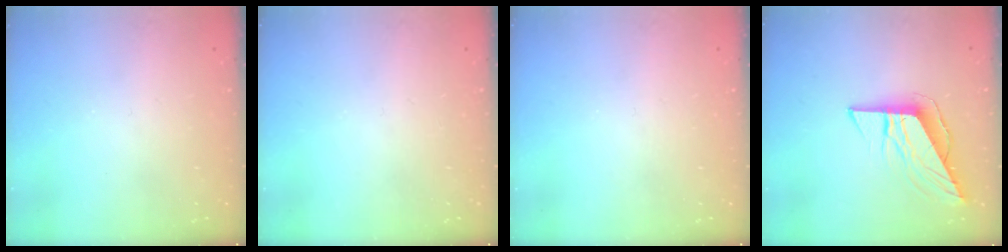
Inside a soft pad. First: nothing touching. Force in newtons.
{"total": 0.0}
{"total": 0.0}
{"total": 8.7, "press": 8.7, "slide": 0.3}